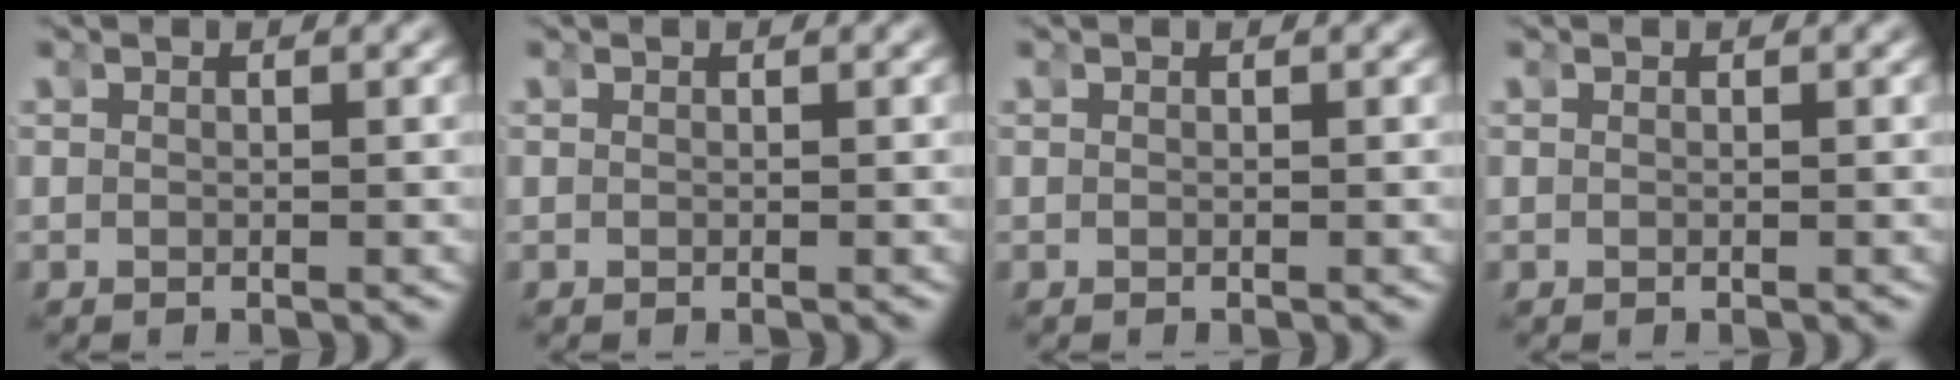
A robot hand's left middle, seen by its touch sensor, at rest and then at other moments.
{"total": 0.0}
{"total": 0.0}
{"total": 0.0}